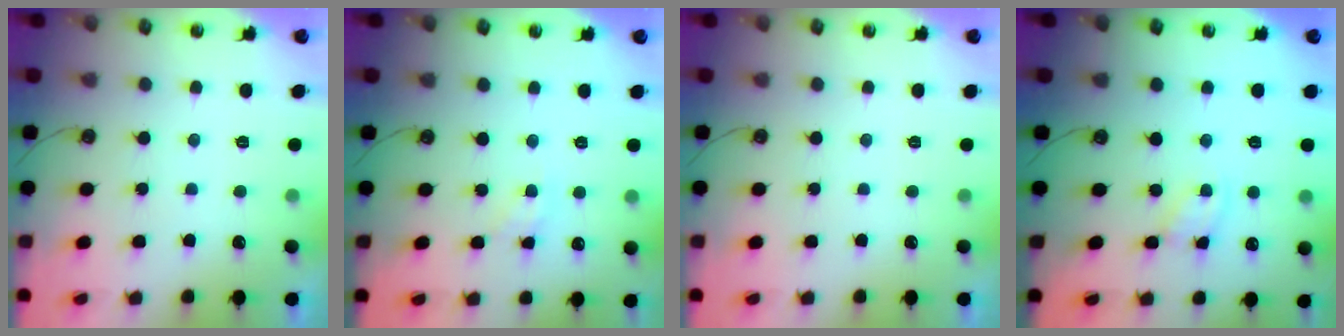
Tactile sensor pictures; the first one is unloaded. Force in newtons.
{"total": 3.0, "press": 3.0, "slide": 0.2}
{"total": 0.0}
{"total": 1.9, "press": 1.8, "slide": 0.3}